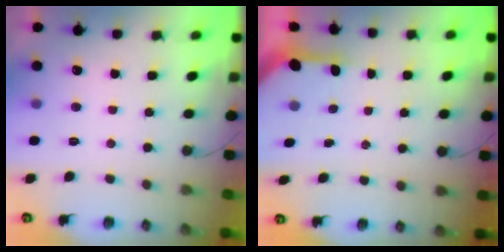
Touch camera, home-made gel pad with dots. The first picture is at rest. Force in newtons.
{"total": 3.2, "press": 3.2, "slide": 0.3}